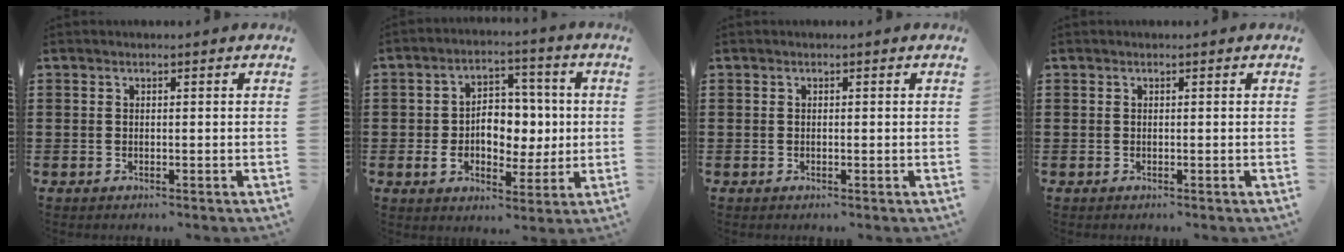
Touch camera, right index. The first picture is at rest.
{"total": 7.5, "force": [-0.4, 5.5, 5.1], "torque": [-0.091, 0.012, -0.011]}
{"total": 0.0}
{"total": 0.0}